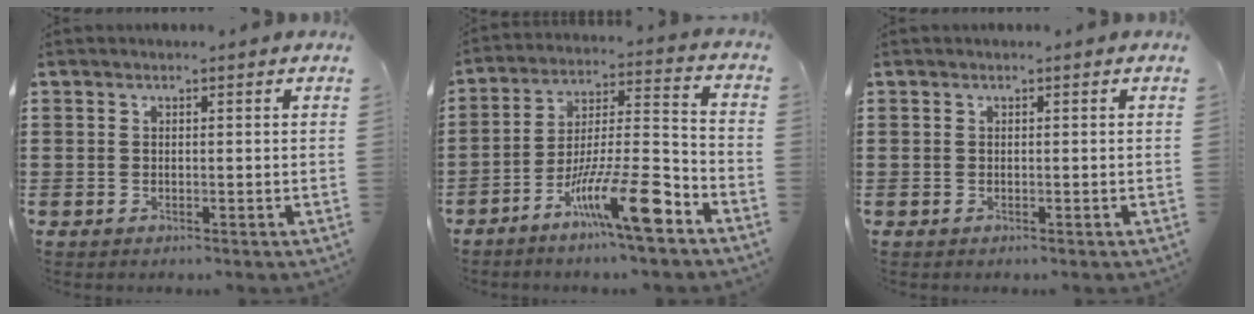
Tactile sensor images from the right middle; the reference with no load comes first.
{"total": 13.6, "force": [-8.1, 2.1, 10.8], "torque": [-0.188, 0.014, -0.144]}
{"total": 0.0}